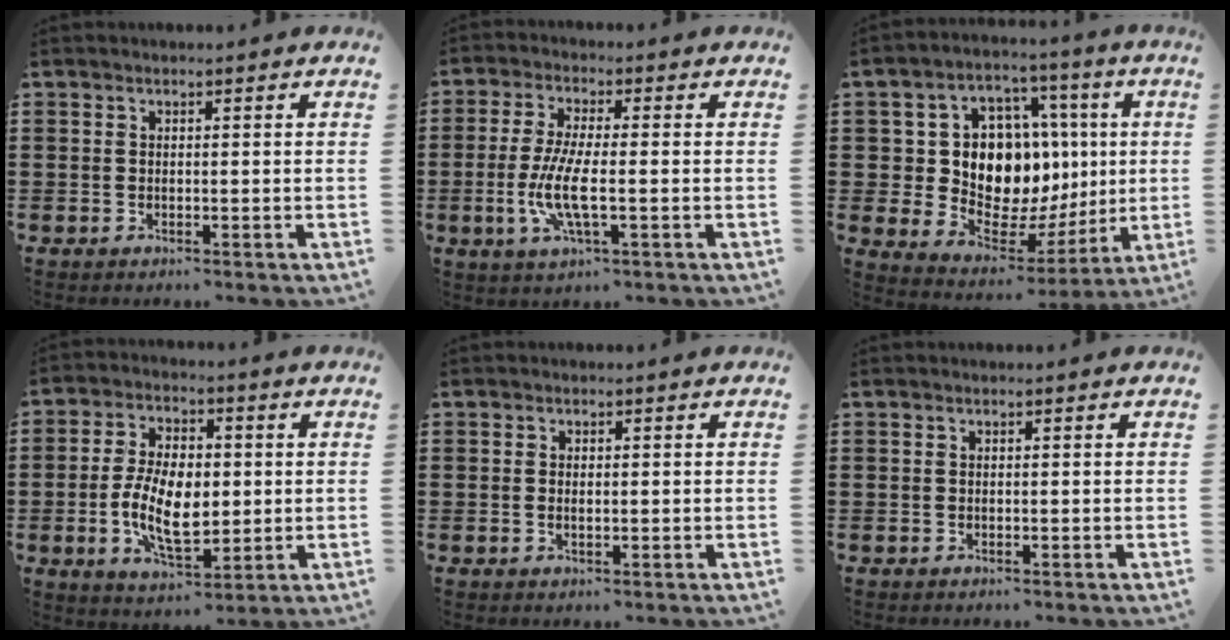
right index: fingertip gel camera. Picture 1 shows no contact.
{"total": 7.4, "force": [-1.7, 1.8, 7.0], "torque": [-0.153, -0.014, -0.039]}
{"total": 11.7, "force": [2.5, 9.6, 6.2], "torque": [-0.131, -0.014, 0.054]}
{"total": 9.9, "force": [-0.7, 5.3, 8.3], "torque": [-0.168, 0.005, -0.016]}
{"total": 1.0, "force": [-0.1, 0.5, 0.9], "torque": [-0.019, 0.001, -0.002]}
{"total": 0.0}